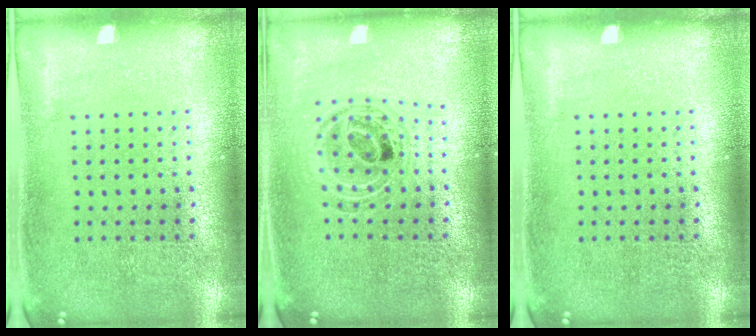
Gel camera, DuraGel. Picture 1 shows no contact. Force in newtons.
{"total": 0.8, "press": 0.8, "slide": 0.1}
{"total": 0.0}